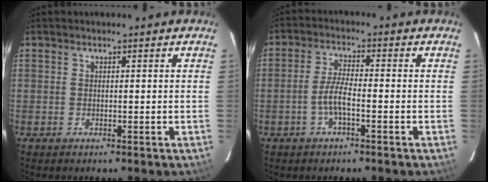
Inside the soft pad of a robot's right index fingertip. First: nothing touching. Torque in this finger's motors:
{"motor_torque": [0.81, -0.54, 0.48, 0.13]}